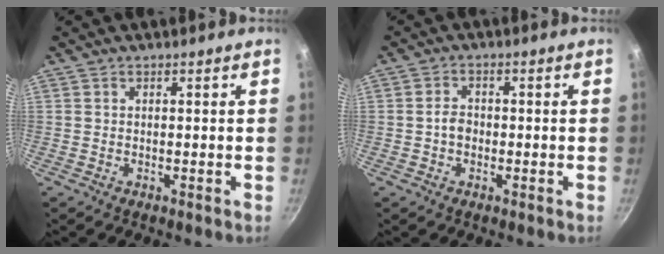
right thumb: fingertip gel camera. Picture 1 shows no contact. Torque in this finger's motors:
{"motor_torque": [-0.40, 0.39, 0.23, 0.48, -0.01]}